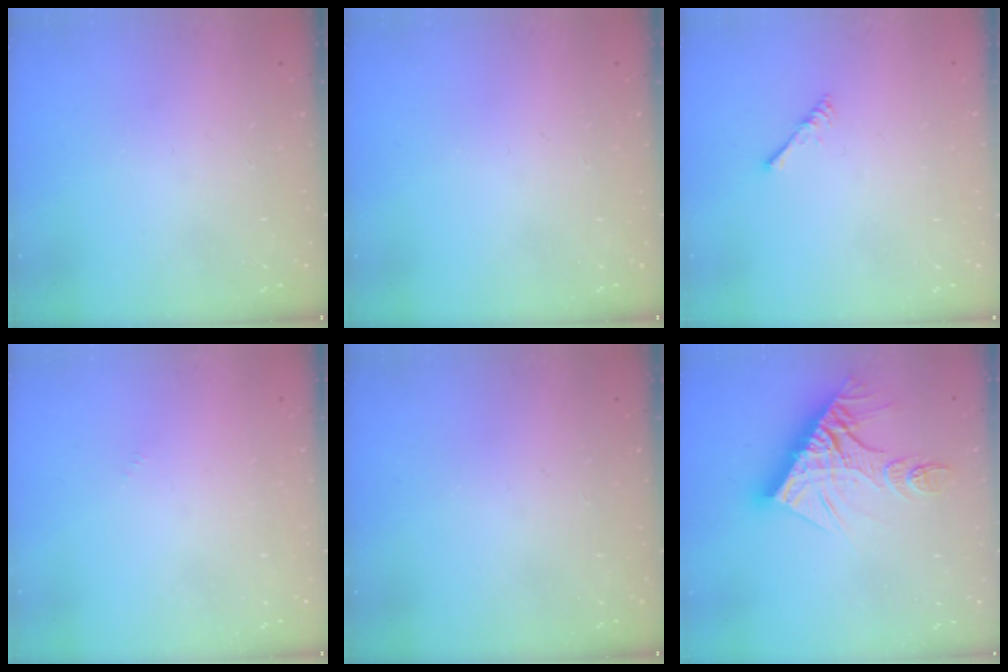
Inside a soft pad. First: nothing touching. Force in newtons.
{"total": 0.0}
{"total": 1.6, "press": 1.6, "slide": 0.4}
{"total": 0.0}
{"total": 0.0}
{"total": 17.1, "press": 17.0, "slide": 1.8}